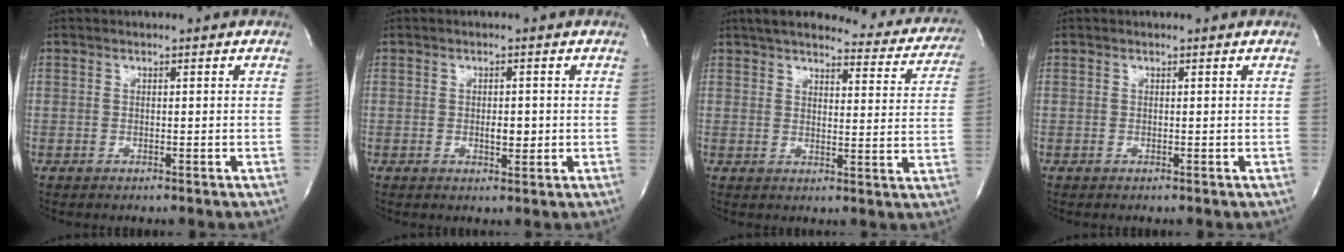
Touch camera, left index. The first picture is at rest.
{"total": 2.2, "force": [-0.2, 1.0, 1.9], "torque": [-0.032, -0.001, 0.000]}
{"total": 19.4, "force": [17.4, 4.8, 7.0], "torque": [-0.079, -0.023, 0.195]}
{"total": 0.0}